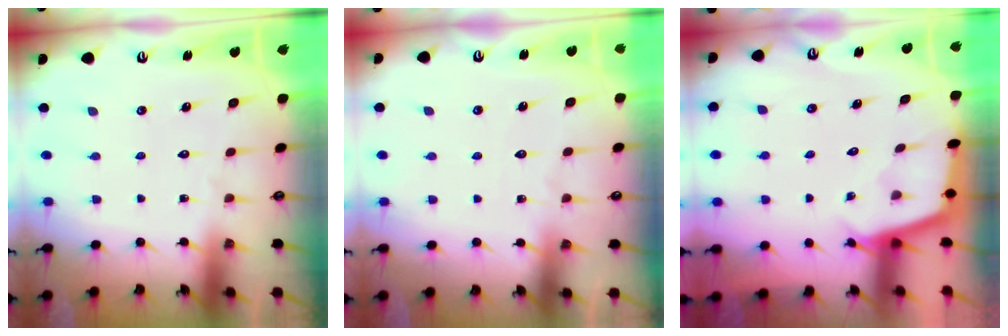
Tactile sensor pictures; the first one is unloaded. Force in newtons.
{"total": 3.1, "press": 3.1, "slide": 0.4}
{"total": 2.4, "press": 2.4, "slide": 0.2}